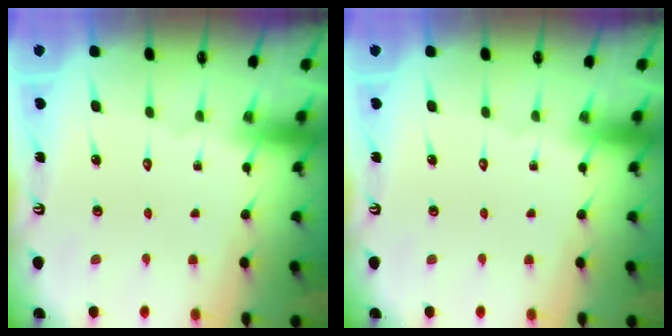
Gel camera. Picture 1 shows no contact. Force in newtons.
{"total": 0.0}